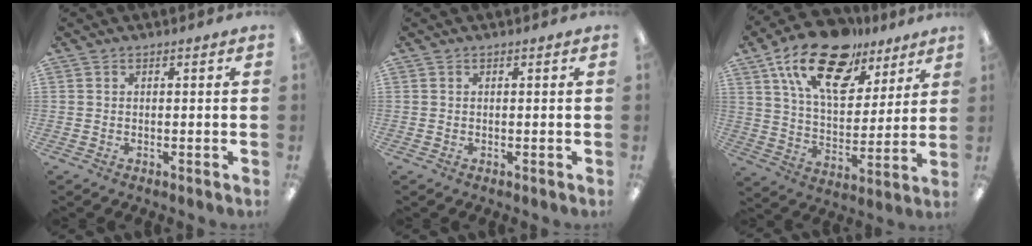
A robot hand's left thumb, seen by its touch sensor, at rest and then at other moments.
{"total": 0.0}
{"total": 21.2, "force": [13.2, 10.6, 12.8], "torque": [-0.223, -0.060, 0.233]}